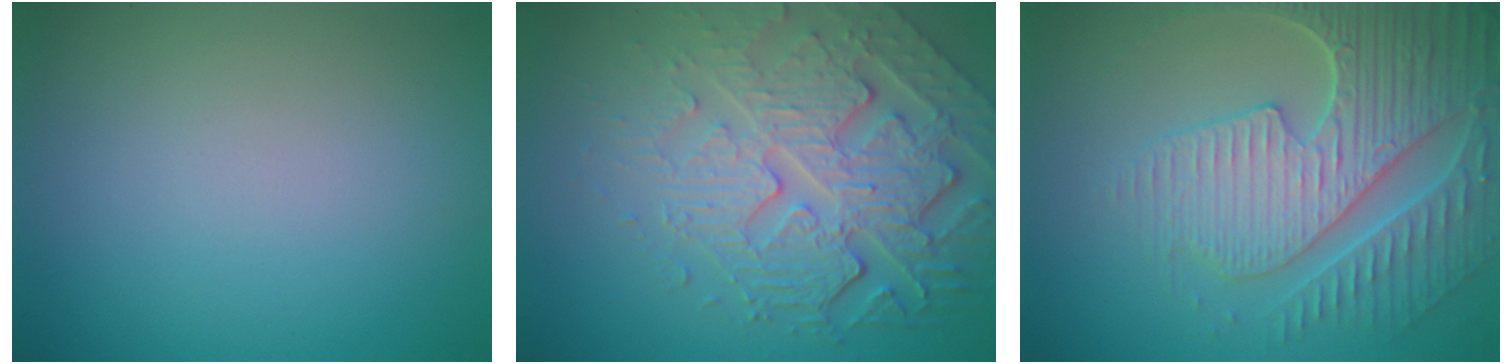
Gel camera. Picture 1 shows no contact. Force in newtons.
{"total": 7.6, "press": 5.4, "slide": 5.3}
{"total": 7.3, "press": 5.8, "slide": 4.5}